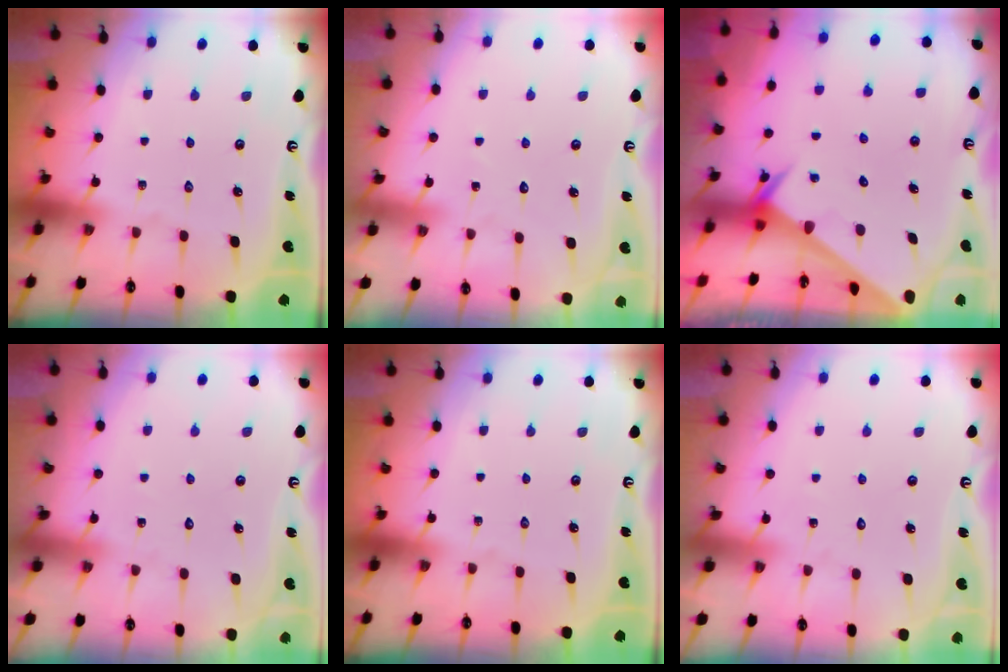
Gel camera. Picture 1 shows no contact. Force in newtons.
{"total": 5.3, "press": 5.3, "slide": 0.5}
{"total": 2.4, "press": 2.4, "slide": 0.1}
{"total": 3.5, "press": 3.4, "slide": 0.3}
{"total": 0.0}
{"total": 4.1, "press": 4.1, "slide": 0.4}